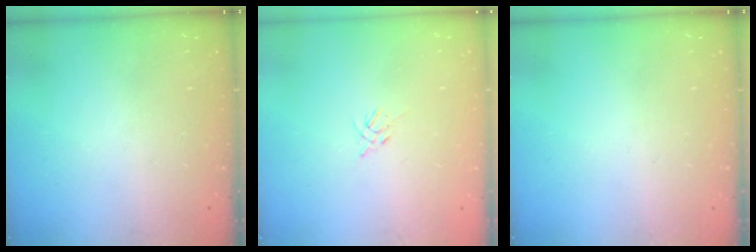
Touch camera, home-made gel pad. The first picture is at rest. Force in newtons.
{"total": 3.8, "press": 3.7, "slide": 0.8}
{"total": 0.0}